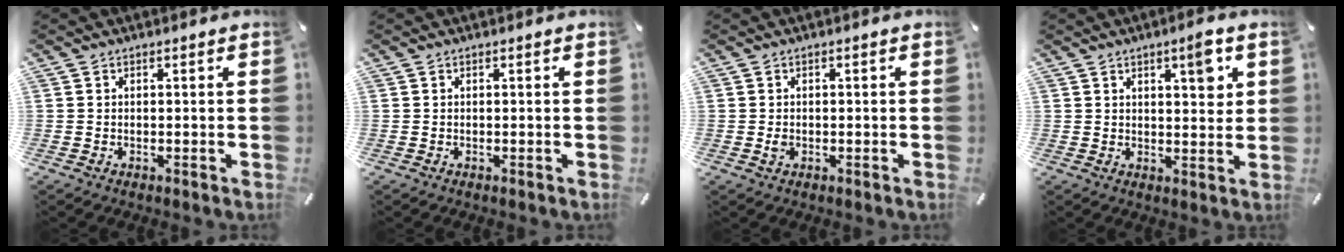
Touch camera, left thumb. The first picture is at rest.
{"total": 0.0}
{"total": 1.3, "force": [-0.2, 1.0, 0.8], "torque": [-0.015, 0.003, -0.004]}
{"total": 6.8, "force": [3.6, 2.5, 5.2], "torque": [-0.060, -0.019, 0.052]}